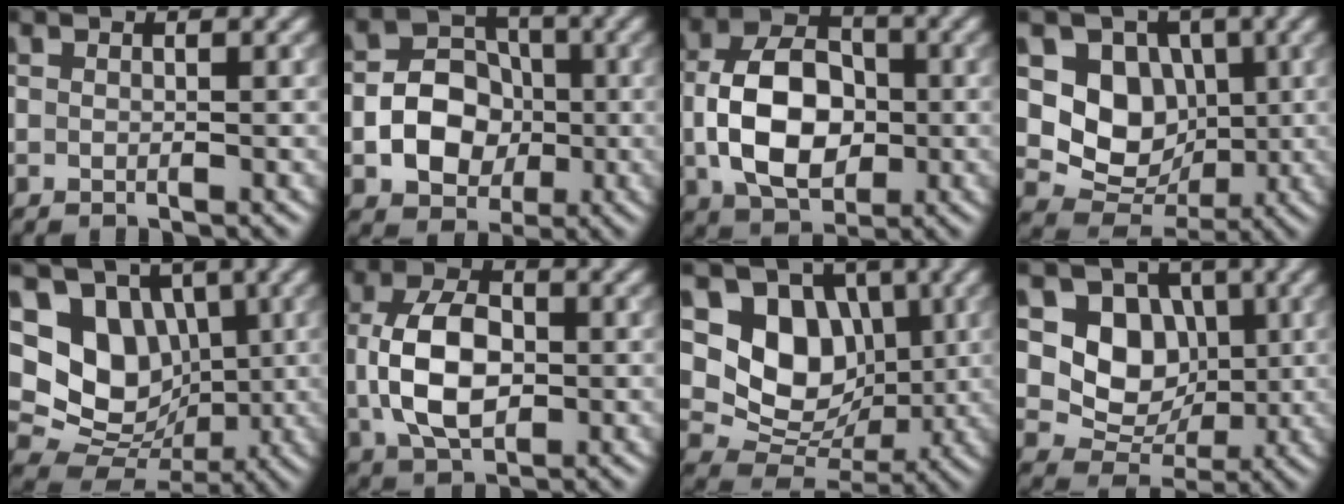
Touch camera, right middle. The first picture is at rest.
{"total": 6.0, "force": [-1.3, 4.8, 3.5], "torque": [-0.049, -0.001, -0.029]}
{"total": 8.7, "force": [-0.8, 5.8, 6.4], "torque": [-0.124, 0.003, -0.019]}
{"total": 7.3, "force": [1.1, 6.1, 3.9], "torque": [-0.064, -0.011, 0.011]}
{"total": 10.5, "force": [2.2, 8.6, 5.5], "torque": [-0.094, 0.018, 0.017]}
{"total": 7.1, "force": [-0.3, 4.4, 5.6], "torque": [-0.119, 0.000, -0.008]}
{"total": 8.4, "force": [2.0, 6.7, 4.7], "torque": [-0.077, -0.017, 0.027]}
{"total": 6.9, "force": [1.3, 5.6, 3.8], "torque": [-0.056, -0.007, 0.013]}